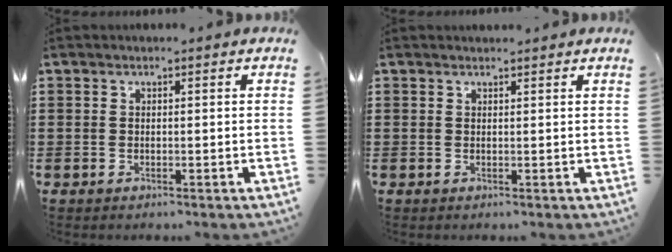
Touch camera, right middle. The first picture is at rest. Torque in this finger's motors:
{"motor_torque": [-0.12, -0.15, 0.00, 0.00]}